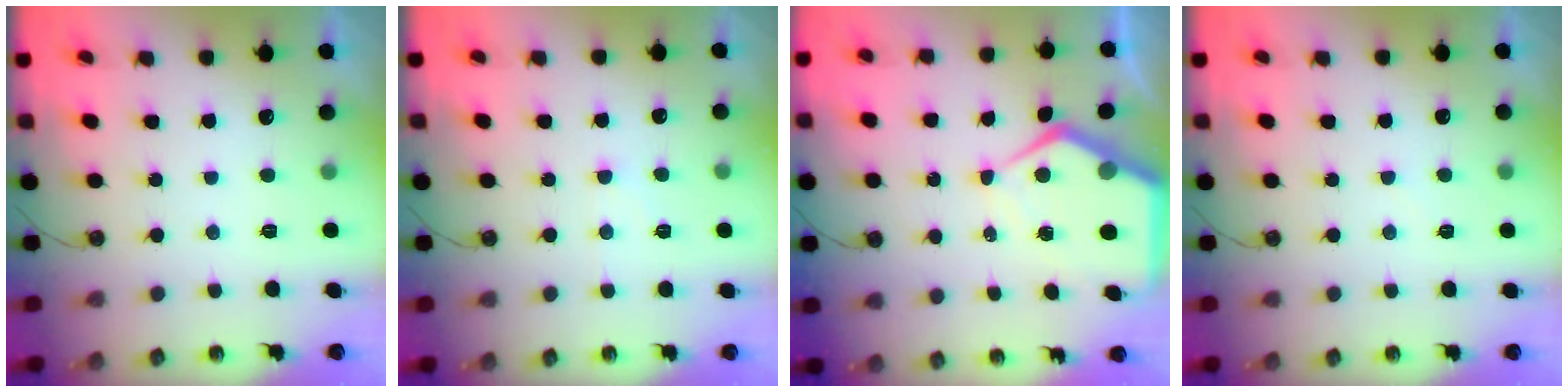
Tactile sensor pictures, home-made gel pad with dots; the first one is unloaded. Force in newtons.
{"total": 4.7, "press": 4.7, "slide": 0.5}
{"total": 10.8, "press": 10.8, "slide": 1.0}
{"total": 3.2, "press": 3.2, "slide": 0.5}